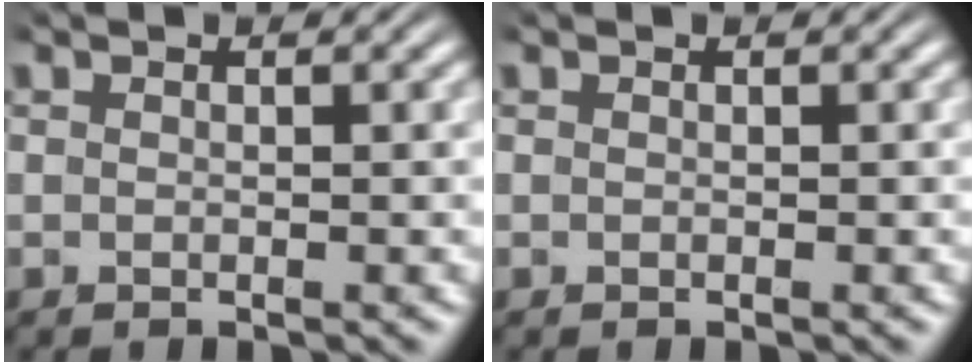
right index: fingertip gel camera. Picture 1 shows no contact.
{"total": 0.0}